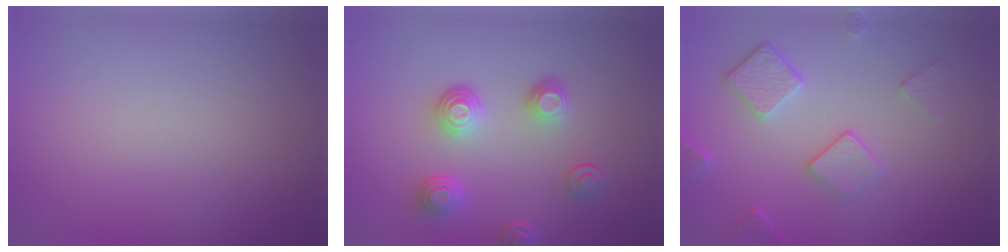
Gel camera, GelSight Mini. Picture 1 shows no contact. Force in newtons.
{"total": 3.7, "press": 2.9, "slide": 2.3}
{"total": 3.8, "press": 3.2, "slide": 2.0}